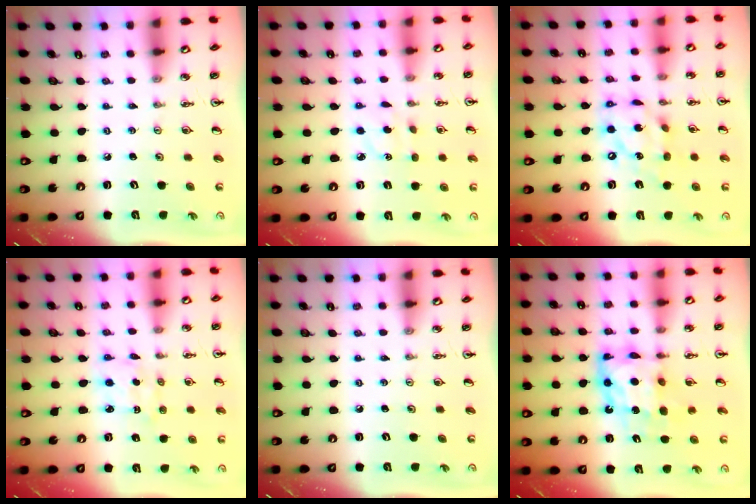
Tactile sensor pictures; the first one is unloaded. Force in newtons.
{"total": 3.3, "press": 3.2, "slide": 0.7}
{"total": 14.3, "press": 14.2, "slide": 1.3}
{"total": 2.9, "press": 2.9, "slide": 0.4}
{"total": 0.0}
{"total": 10.8, "press": 10.7, "slide": 0.9}